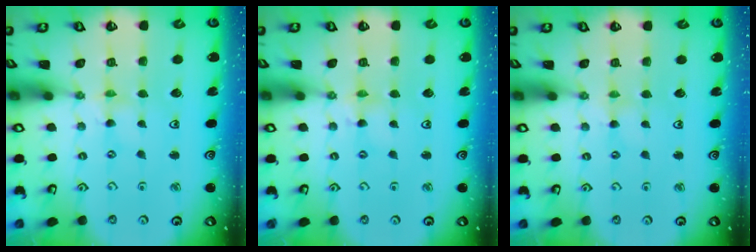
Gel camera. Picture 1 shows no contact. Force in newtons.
{"total": 2.8, "press": 2.8, "slide": 0.3}
{"total": 1.4, "press": 1.4, "slide": 0.4}